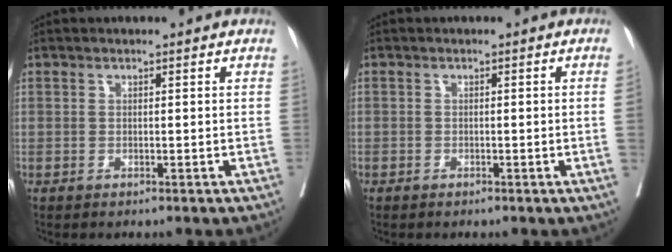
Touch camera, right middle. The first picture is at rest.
{"total": 0.7, "force": [-0.2, -0.2, 0.7], "torque": [-0.006, 0.002, -0.002]}